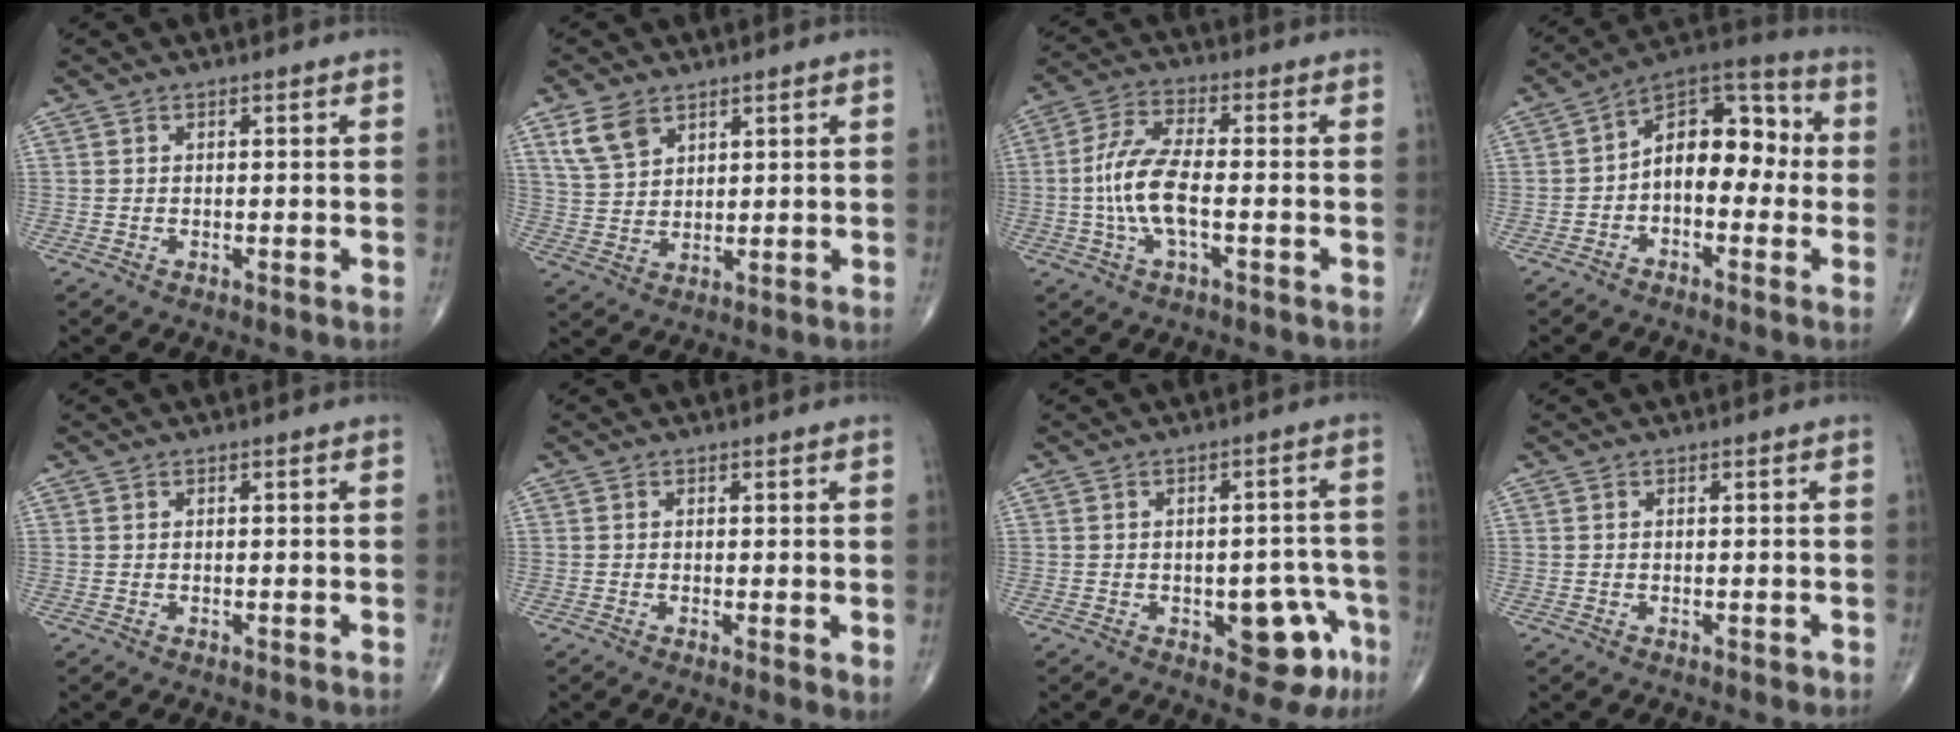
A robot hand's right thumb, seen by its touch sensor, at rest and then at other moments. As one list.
[{"total": 6.6, "force": [4.0, 4.0, 3.4], "torque": [-0.057, -0.015, 0.087]}, {"total": 9.7, "force": [-1.6, 3.5, 9.0], "torque": [-0.199, 0.020, -0.034]}, {"total": 13.0, "force": [-0.8, 7.9, 10.3], "torque": [-0.121, 0.047, -0.030]}, {"total": 0.0}, {"total": 2.4, "force": [0.0, 0.7, 2.3], "torque": [-0.036, -0.009, -0.004]}, {"total": 9.5, "force": [-4.0, 4.9, 7.0], "torque": [-0.047, 0.027, -0.042]}, {"total": 0.6, "force": [-0.2, 0.4, 0.4], "torque": [-0.004, 0.000, -0.002]}]